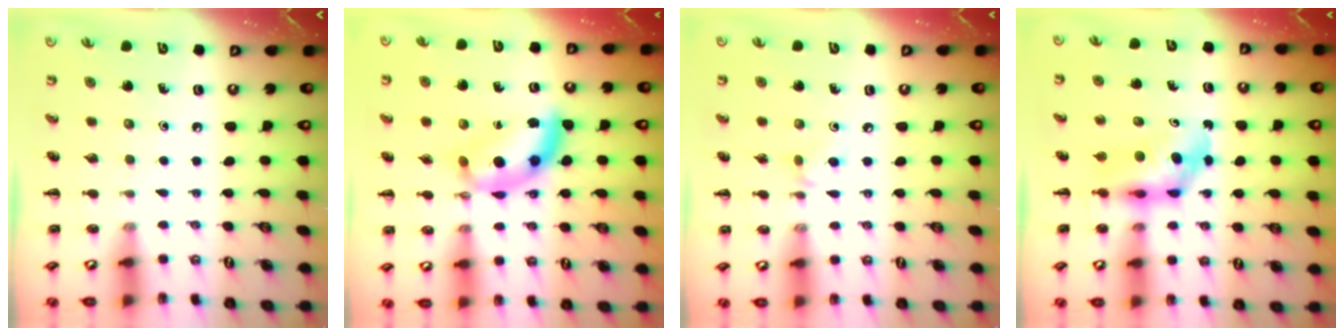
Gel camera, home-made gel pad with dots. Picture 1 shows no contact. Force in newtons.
{"total": 11.1, "press": 11.1, "slide": 0.4}
{"total": 5.6, "press": 5.2, "slide": 2.0}
{"total": 5.2, "press": 5.1, "slide": 0.8}